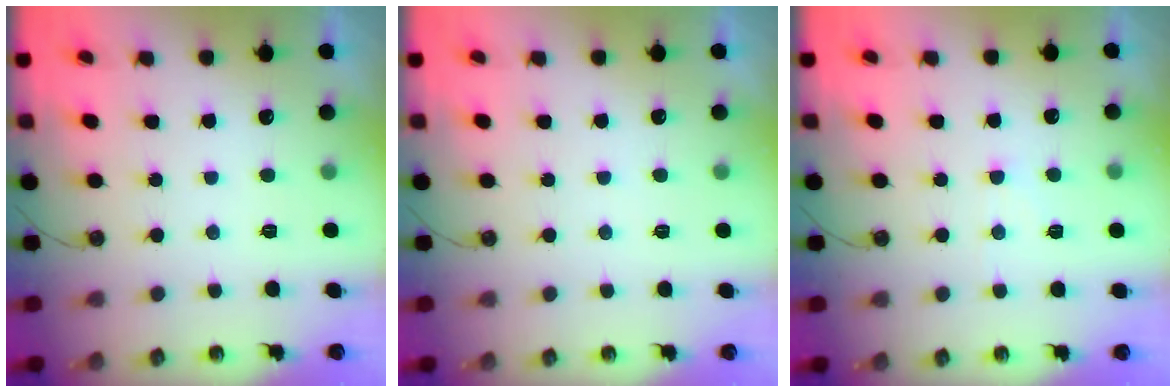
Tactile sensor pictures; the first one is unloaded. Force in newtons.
{"total": 2.8, "press": 2.8, "slide": 0.5}
{"total": 4.2, "press": 4.2, "slide": 0.7}